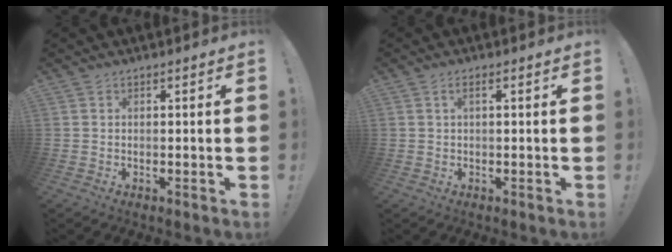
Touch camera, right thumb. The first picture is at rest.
{"total": 1.5, "force": [0.1, 0.2, 1.5], "torque": [-0.028, 0.001, 0.000]}